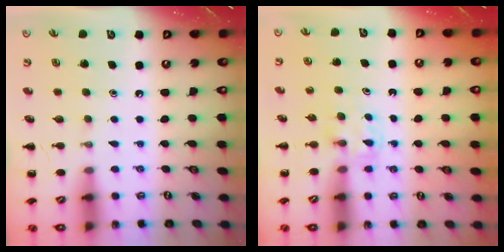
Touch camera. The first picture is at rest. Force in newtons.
{"total": 3.0, "press": 2.8, "slide": 1.0}